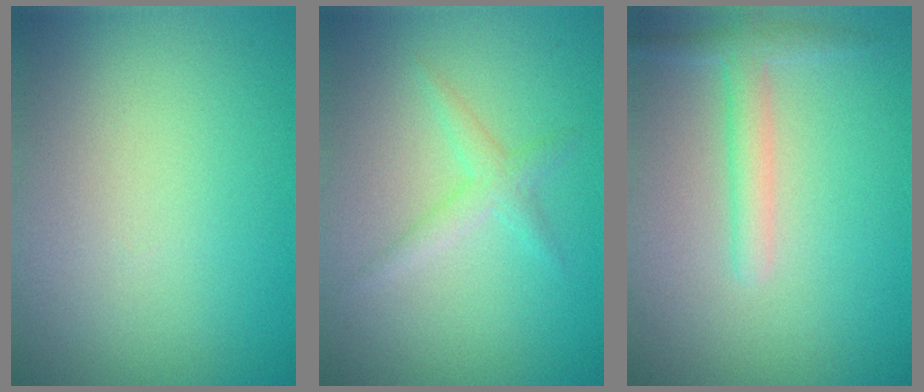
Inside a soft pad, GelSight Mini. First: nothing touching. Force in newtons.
{"total": 1.7, "press": 1.7, "slide": 0.1}
{"total": 2.4, "press": 2.4, "slide": 0.2}